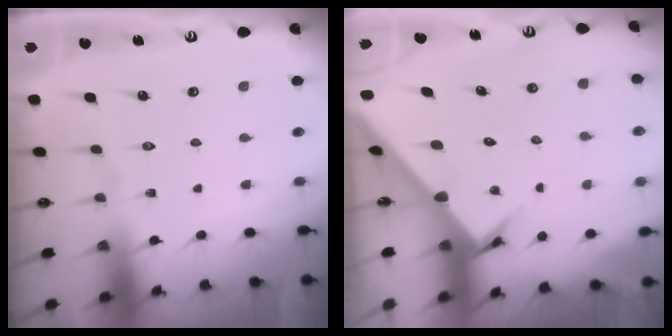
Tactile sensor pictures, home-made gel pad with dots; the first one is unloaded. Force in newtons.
{"total": 3.2, "press": 3.2, "slide": 0.2}